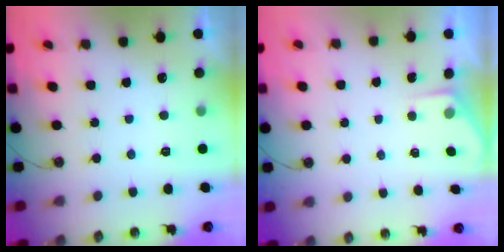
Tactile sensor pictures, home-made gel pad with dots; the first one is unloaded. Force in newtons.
{"total": 2.2, "press": 2.2, "slide": 0.3}